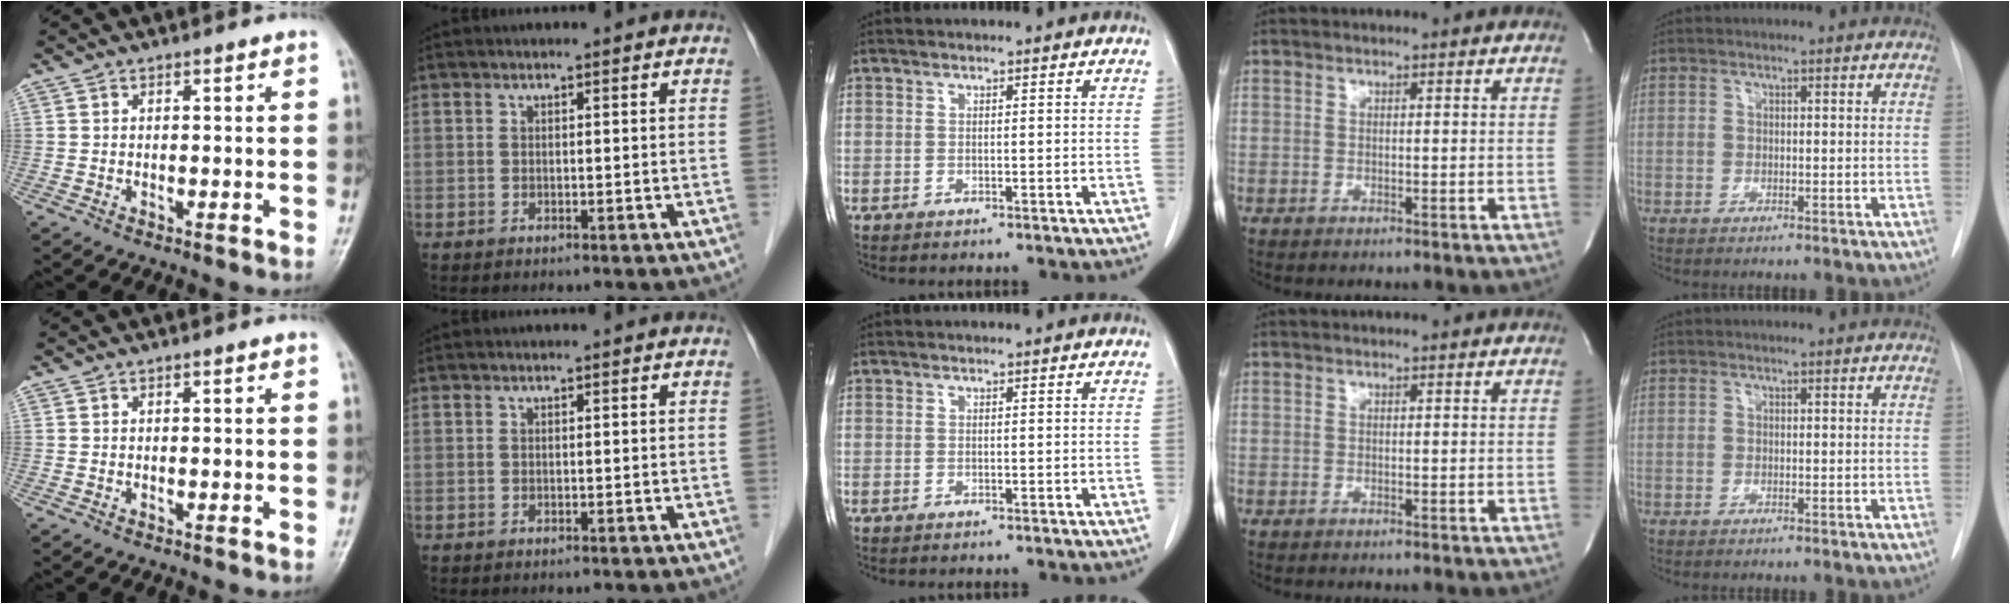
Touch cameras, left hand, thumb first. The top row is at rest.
{}